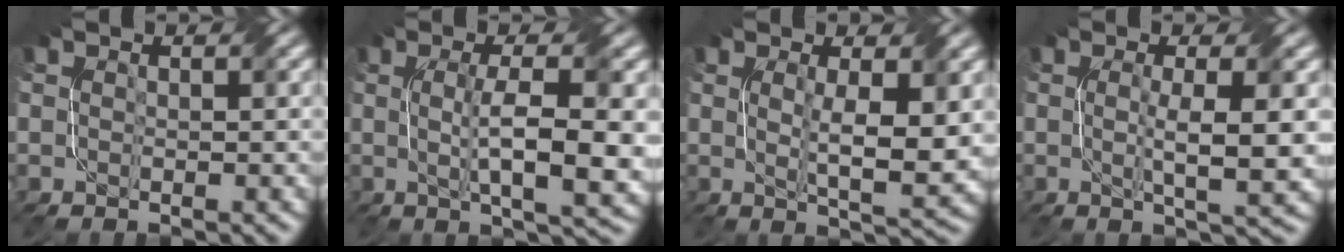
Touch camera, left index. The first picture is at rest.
{"total": 7.4, "force": [0.0, 1.6, 7.2], "torque": [-0.113, -0.001, 0.005]}
{"total": 5.1, "force": [0.7, 1.0, 4.9], "torque": [-0.084, -0.007, 0.017]}
{"total": 4.7, "force": [0.0, 0.8, 4.7], "torque": [-0.077, -0.002, 0.002]}